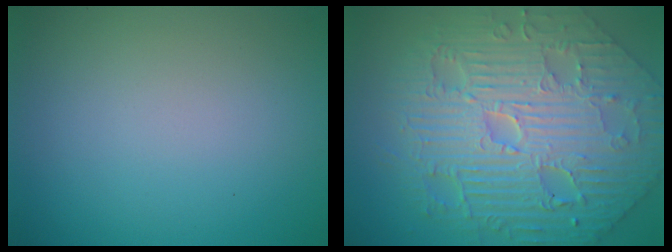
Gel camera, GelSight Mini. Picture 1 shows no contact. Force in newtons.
{"total": 9.9, "press": 7.4, "slide": 6.6}